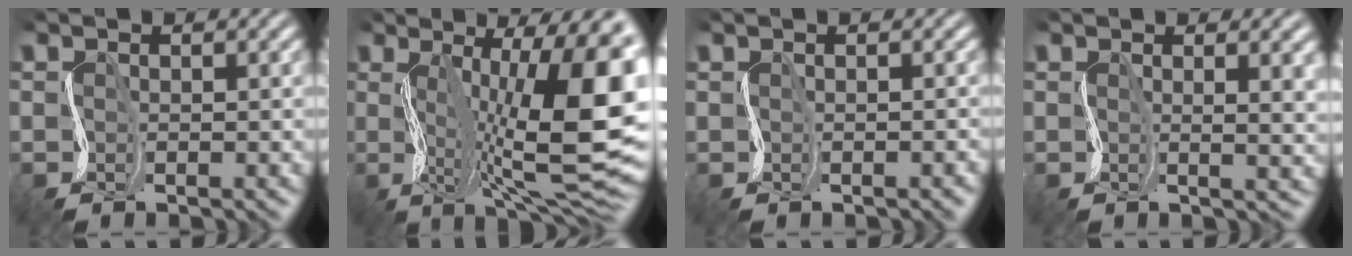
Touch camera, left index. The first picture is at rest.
{"total": 15.9, "force": [0.8, 5.2, 15.0], "torque": [-0.189, 0.006, 0.023]}
{"total": 1.5, "force": [-0.3, 0.8, 1.2], "torque": [0.006, 0.007, 0.003]}
{"total": 4.5, "force": [1.0, 2.1, 3.9], "torque": [-0.019, 0.005, 0.016]}